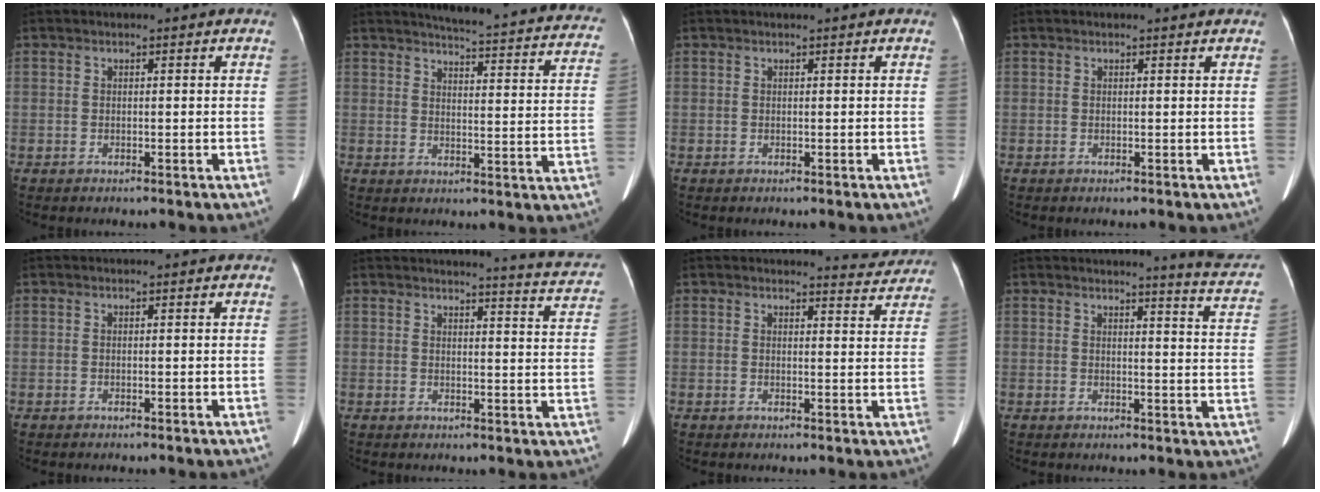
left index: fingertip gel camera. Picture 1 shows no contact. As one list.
[{"total": 22.7, "force": [20.7, 2.4, 9.0], "torque": [-0.103, -0.064, 0.222]}, {"total": 0.0}, {"total": 1.0, "force": [1.0, 0.0, 0.2], "torque": [-0.013, 0.001, 0.010]}, {"total": 0.0}, {"total": 10.4, "force": [10.1, -0.4, 2.3], "torque": [-0.023, -0.057, 0.093]}, {"total": 4.2, "force": [4.2, 0.3, -0.4], "torque": [-0.001, -0.021, 0.036]}, {"total": 9.4, "force": [9.0, -0.8, 2.6], "torque": [-0.028, -0.066, 0.079]}]